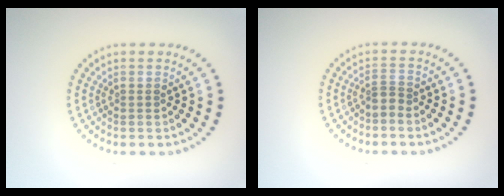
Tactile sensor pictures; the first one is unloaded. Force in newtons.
{"total": 1.1, "press": 0.6, "slide": 0.9}